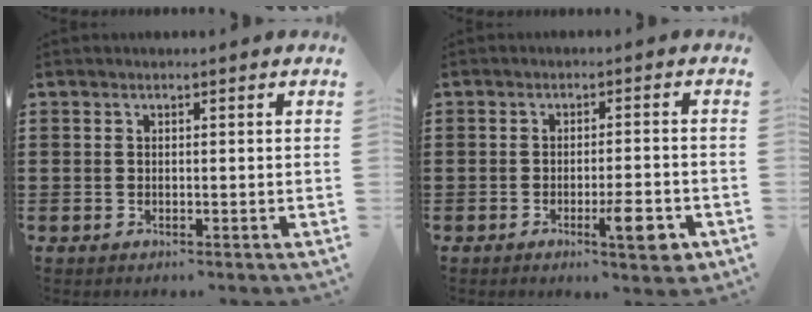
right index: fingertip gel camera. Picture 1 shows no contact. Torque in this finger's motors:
{"motor_torque": [0.16, -0.07, 0.17, 0.09]}